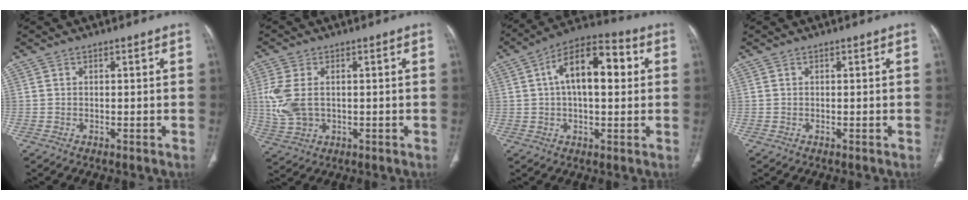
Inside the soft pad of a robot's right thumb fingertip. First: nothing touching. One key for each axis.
{"total": 8.3, "fx": 0.6, "fy": 5.4, "fz": 6.3, "tx": -0.158, "ty": -0.001, "tz": 0.022}
{"total": 14.6, "fx": 2.8, "fy": 7.2, "fz": 12.4, "tx": -0.188, "ty": 0.029, "tz": 0.039}
{"total": 0.0}